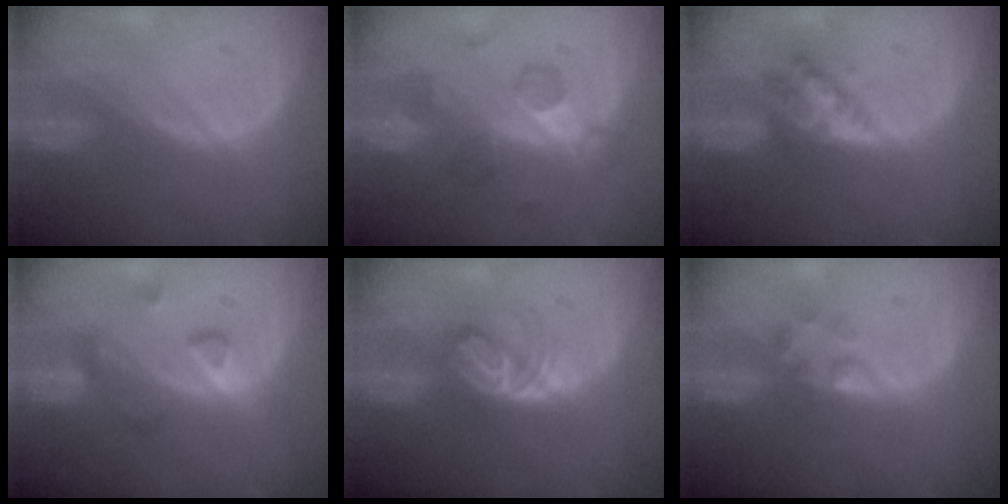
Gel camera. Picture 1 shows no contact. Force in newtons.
{"total": 5.7, "press": 5.5, "slide": 1.3}
{"total": 4.6, "press": 4.6, "slide": 0.3}
{"total": 4.0, "press": 4.0, "slide": 0.4}
{"total": 5.8, "press": 5.0, "slide": 2.9}
{"total": 2.2, "press": 2.2, "slide": 0.2}